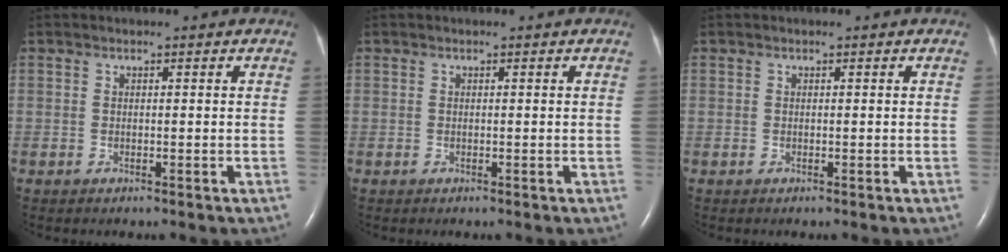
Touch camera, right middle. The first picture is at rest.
{"total": 0.0}
{"total": 0.0}